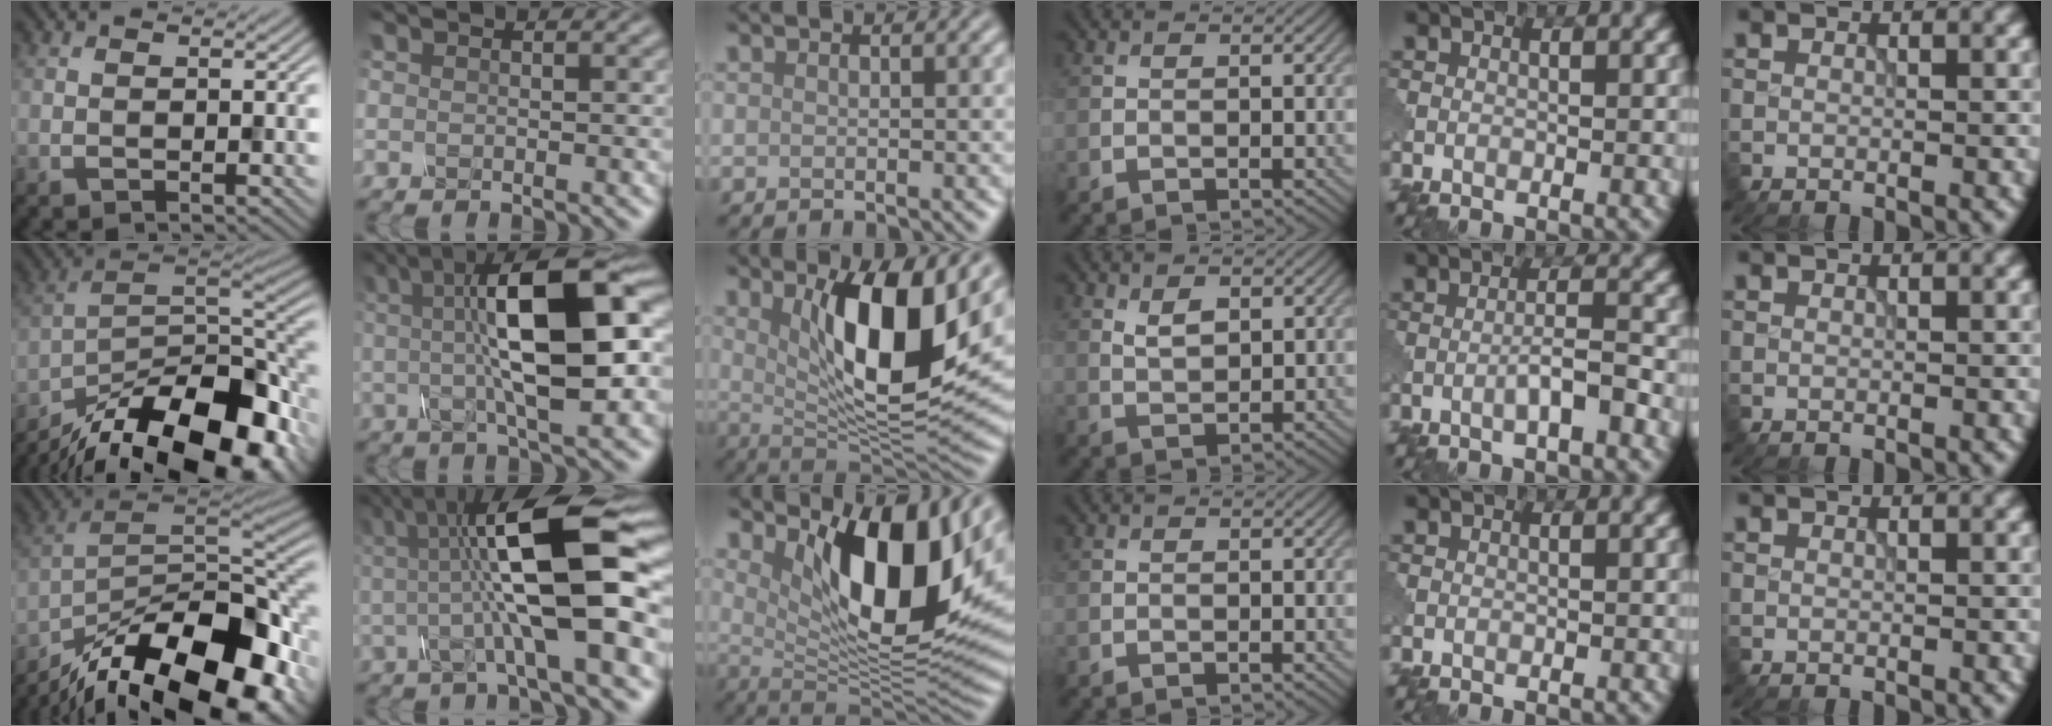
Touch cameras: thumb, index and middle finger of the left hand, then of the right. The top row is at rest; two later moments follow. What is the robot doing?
{"motion": "assemble", "object": "glue stick"}